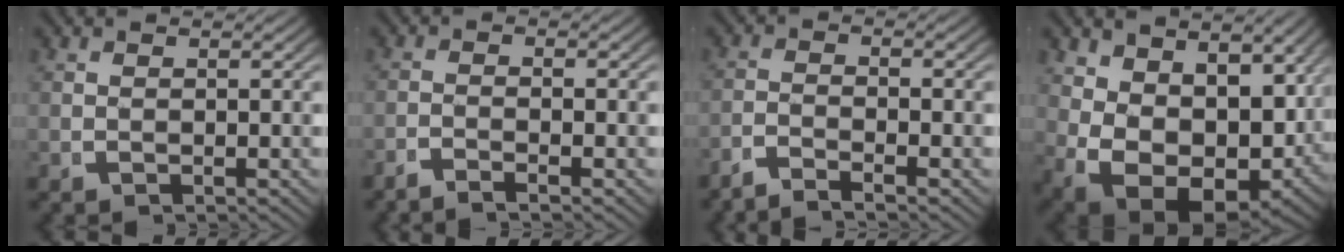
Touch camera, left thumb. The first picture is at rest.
{"total": 1.7, "force": [-1.5, 0.1, 0.8], "torque": [-0.012, -0.003, -0.033]}
{"total": 2.5, "force": [-2.2, 0.5, 1.1], "torque": [-0.023, -0.006, -0.045]}
{"total": 12.7, "force": [-2.3, 8.8, 8.8], "torque": [-0.198, -0.079, -0.004]}